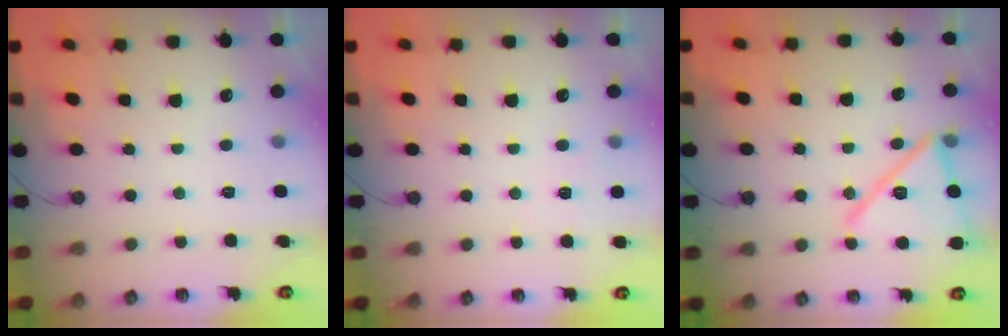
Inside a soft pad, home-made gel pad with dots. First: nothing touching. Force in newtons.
{"total": 2.9, "press": 2.9, "slide": 0.2}
{"total": 16.9, "press": 16.9, "slide": 0.6}